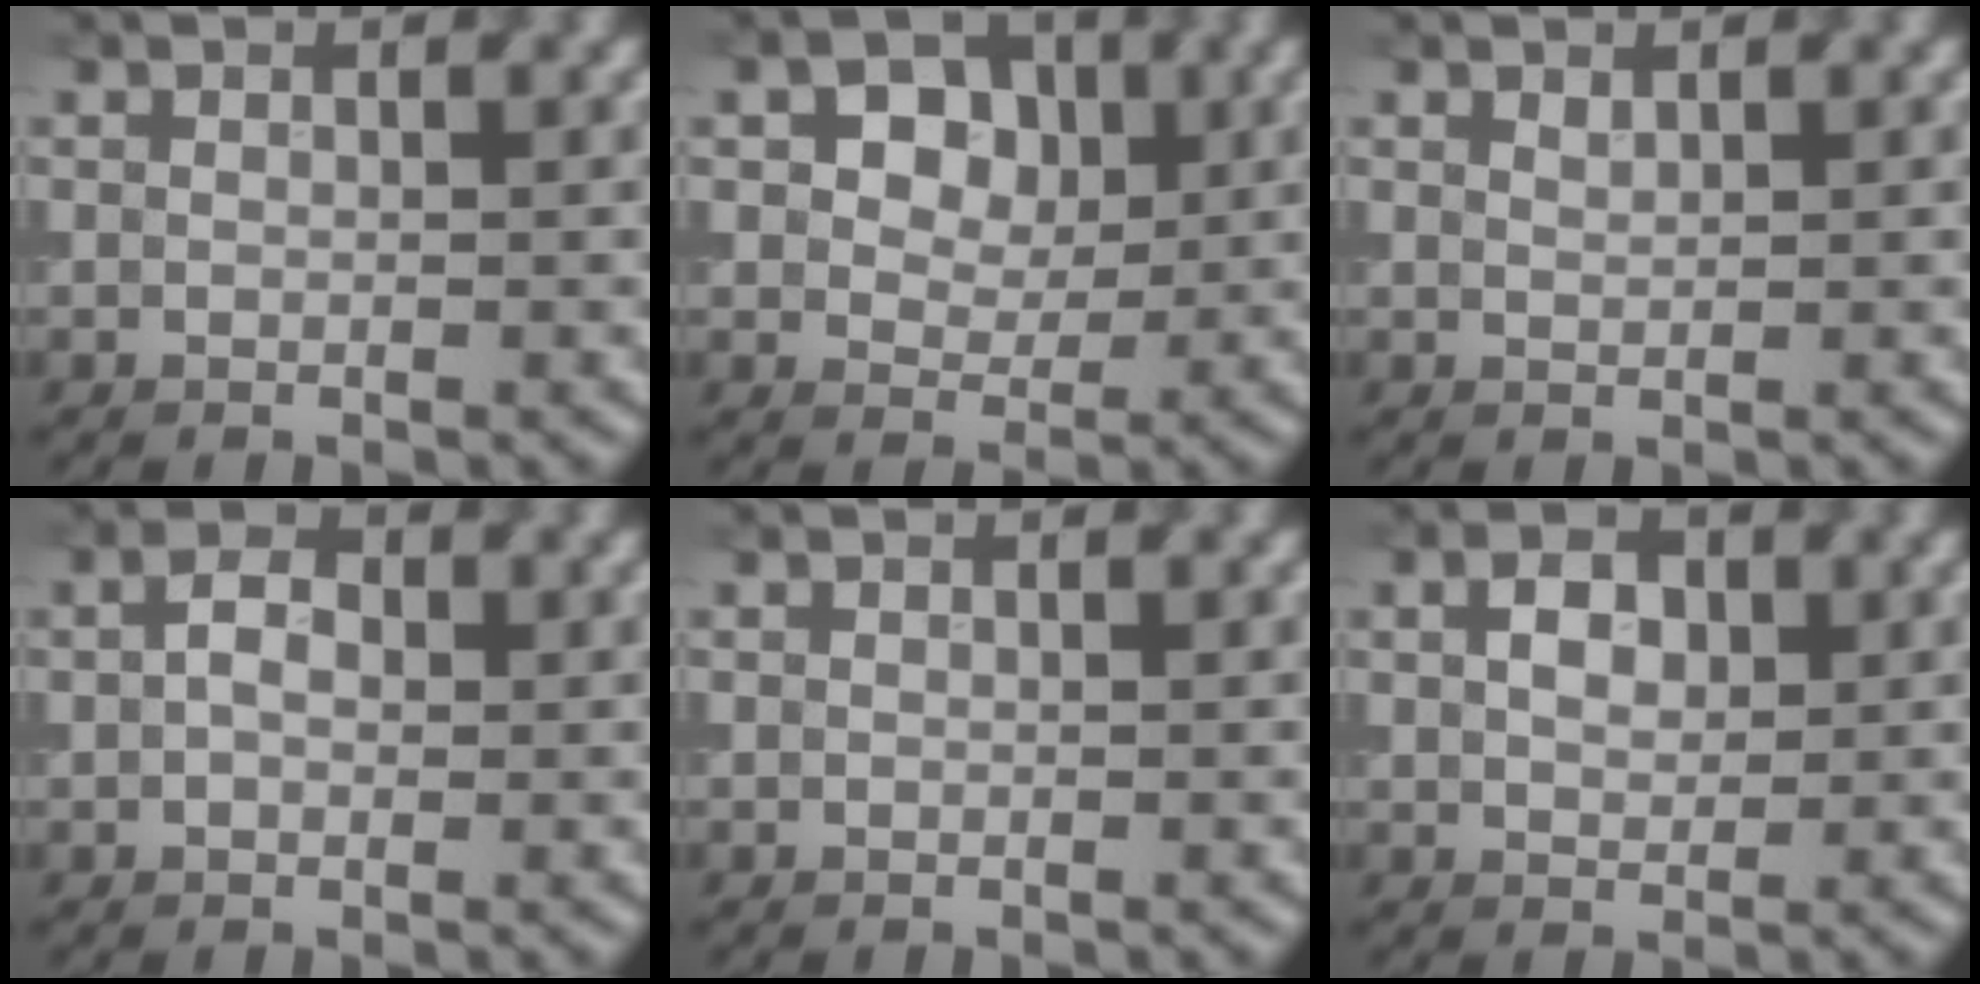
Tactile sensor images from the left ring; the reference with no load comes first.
{"total": 5.1, "force": [1.4, 3.7, 3.3], "torque": [-0.048, 0.010, 0.001]}
{"total": 0.6, "force": [0.5, 0.1, 0.2], "torque": [-0.003, -0.001, 0.013]}
{"total": 2.4, "force": [0.2, 1.6, 1.8], "torque": [-0.030, 0.003, -0.001]}
{"total": 0.0}
{"total": 2.8, "force": [0.6, 1.9, 1.9], "torque": [-0.037, 0.003, 0.011]}